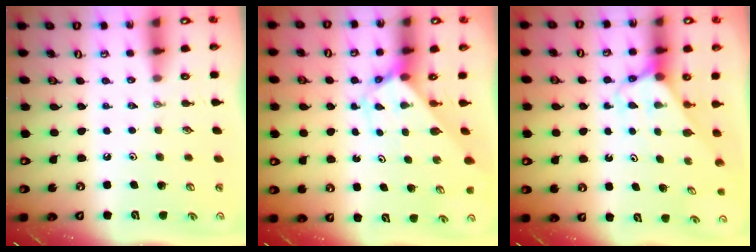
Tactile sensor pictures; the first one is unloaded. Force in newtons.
{"total": 2.7, "press": 2.7, "slide": 0.2}
{"total": 3.0, "press": 3.0, "slide": 0.2}